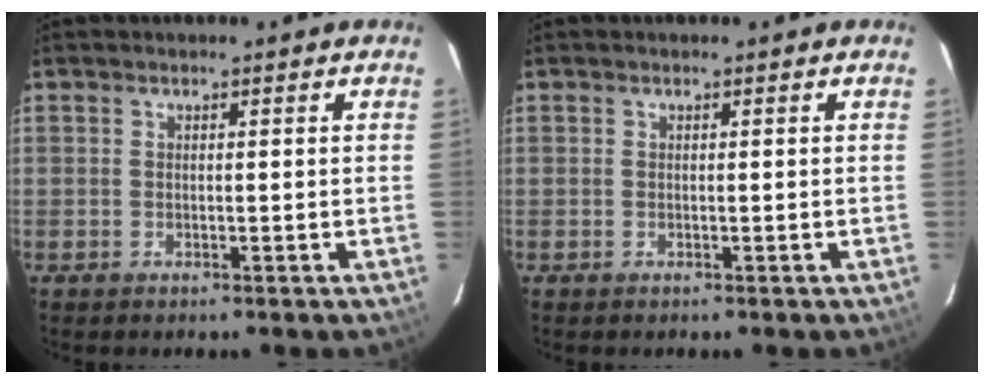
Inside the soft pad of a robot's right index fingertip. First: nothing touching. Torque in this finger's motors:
{"motor_torque": [-0.03, 0.03, 0.00, 0.00]}